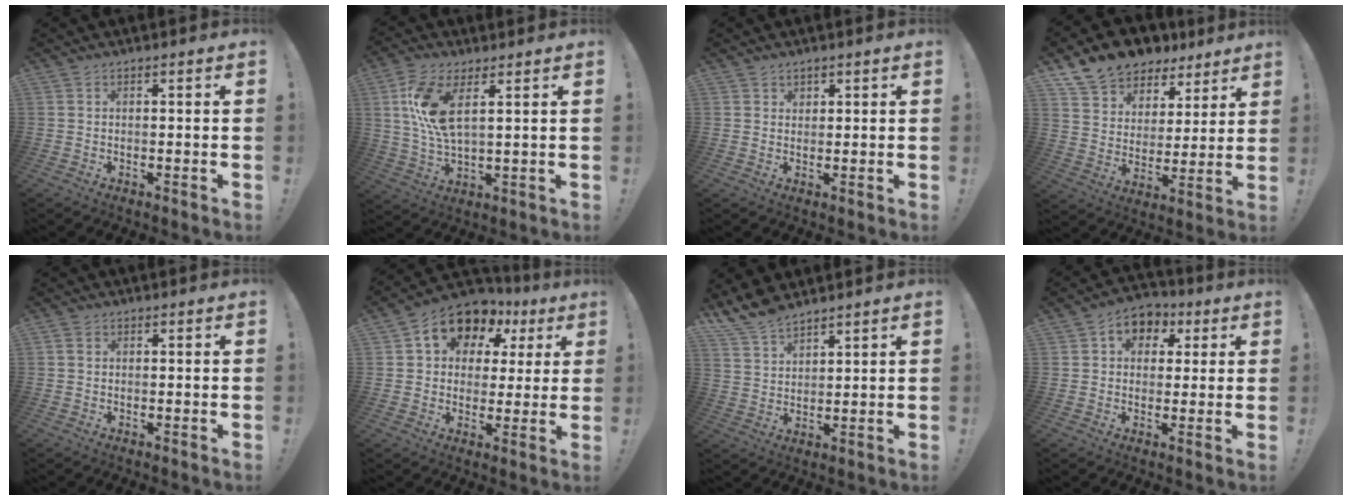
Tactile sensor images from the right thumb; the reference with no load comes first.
{"total": 11.5, "force": [4.5, 4.7, 9.5], "torque": [-0.189, -0.022, 0.082]}
{"total": 1.7, "force": [1.3, 1.0, 0.2], "torque": [0.010, -0.013, 0.020]}
{"total": 11.0, "force": [8.9, 6.3, 1.9], "torque": [-0.043, -0.071, 0.167]}
{"total": 1.3, "force": [0.3, 1.1, 0.6], "torque": [-0.010, 0.005, 0.006]}
{"total": 11.1, "force": [5.7, 8.0, 5.1], "torque": [-0.086, -0.034, 0.106]}
{"total": 8.3, "force": [7.3, 3.0, 2.5], "torque": [-0.060, -0.044, 0.144]}
{"total": 7.0, "force": [1.3, 6.2, 3.0], "torque": [-0.034, 0.000, 0.028]}